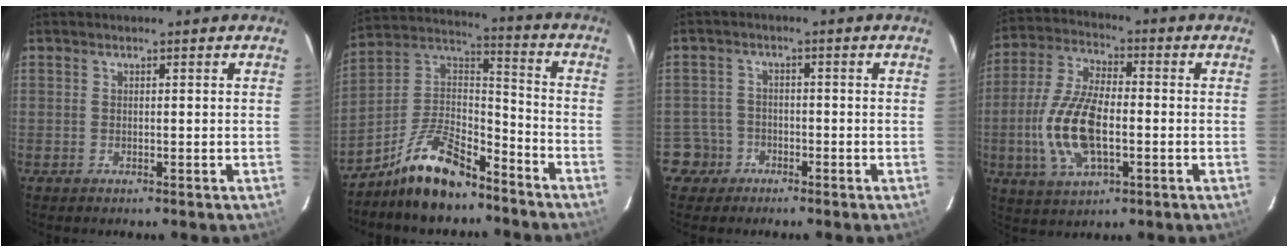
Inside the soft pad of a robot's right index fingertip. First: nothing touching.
{"total": 14.6, "force": [-10.4, 5.5, 8.6], "torque": [-0.181, 0.031, -0.189]}
{"total": 4.4, "force": [-2.3, 3.7, -0.4], "torque": [0.005, 0.024, -0.044]}
{"total": 14.4, "force": [-2.8, 6.6, 12.4], "torque": [-0.268, 0.000, -0.052]}